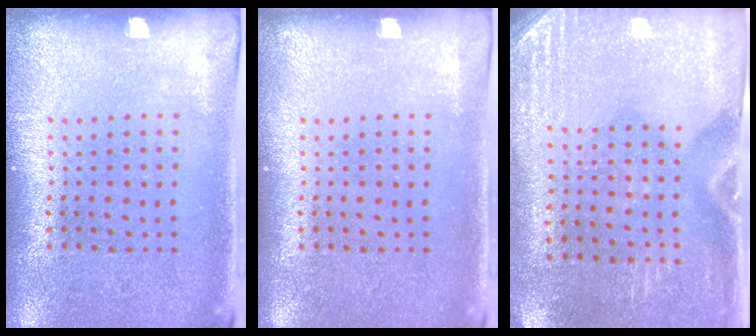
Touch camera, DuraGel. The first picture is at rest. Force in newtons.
{"total": 0.0}
{"total": 2.8, "press": 2.5, "slide": 1.3}